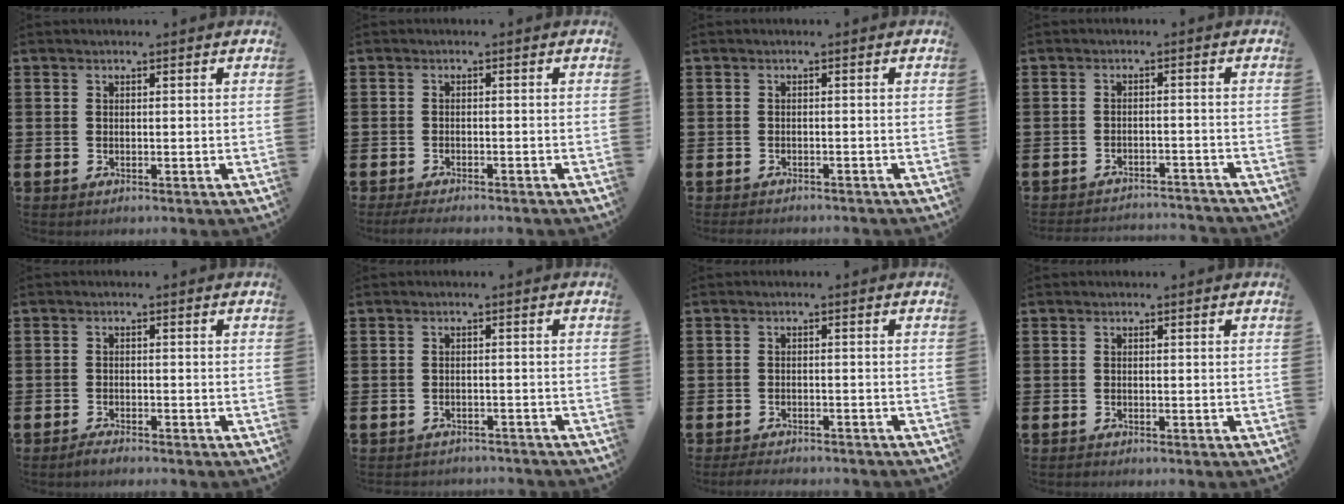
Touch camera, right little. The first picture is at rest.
{"total": 1.2, "force": [-1.0, 0.2, 0.7], "torque": [-0.013, 0.002, -0.019]}
{"total": 0.6, "force": [-0.6, 0.1, 0.1], "torque": [-0.003, -0.002, -0.011]}
{"total": 2.1, "force": [-2.1, 0.0, 0.0], "torque": [-0.005, 0.004, -0.046]}
{"total": 1.2, "force": [-1.2, 0.1, 0.3], "torque": [-0.008, 0.000, -0.023]}
{"total": 1.0, "force": [-1.0, 0.1, 0.0], "torque": [-0.004, 0.002, -0.021]}
{"total": 1.6, "force": [-1.6, 0.0, 0.1], "torque": [-0.007, 0.004, -0.034]}
{"total": 0.0}